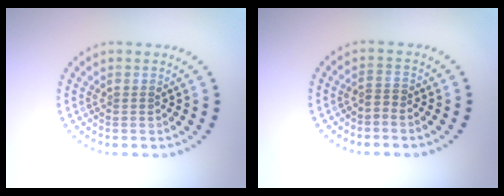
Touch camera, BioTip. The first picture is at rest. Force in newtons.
{"total": 1.0, "press": 0.4, "slide": 0.9}